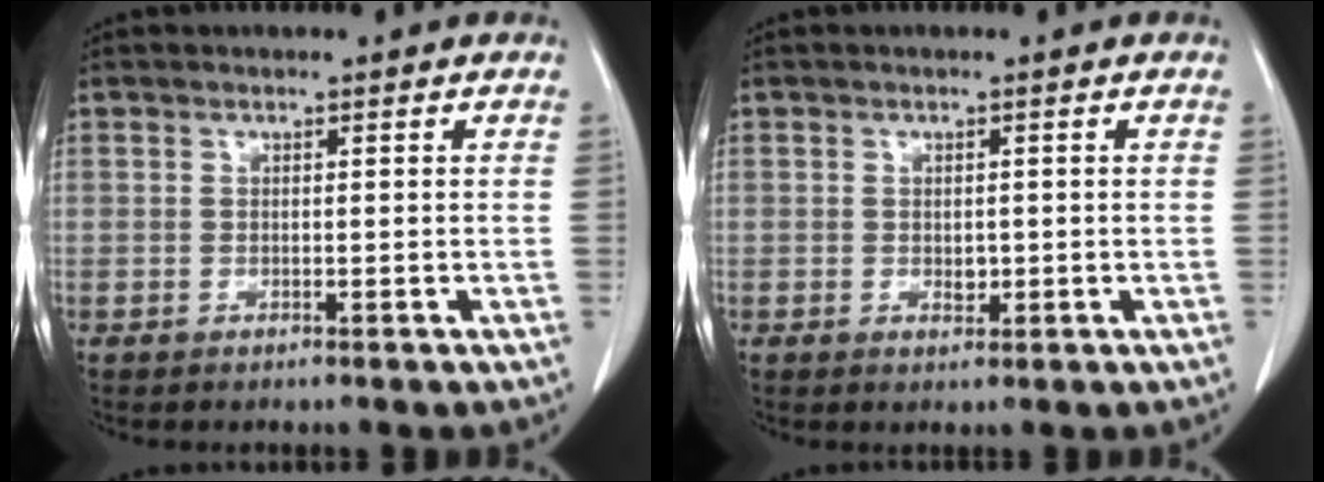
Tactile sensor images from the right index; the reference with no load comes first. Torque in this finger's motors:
{"motor_torque": [0.17, 0.06, 0.10, 0.02]}